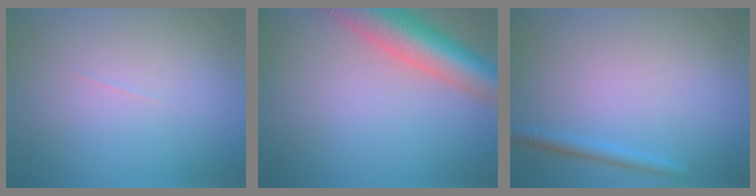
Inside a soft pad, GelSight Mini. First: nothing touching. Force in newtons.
{"total": 8.2, "press": 8.2, "slide": 0.6}
{"total": 1.3, "press": 1.3, "slide": 0.0}